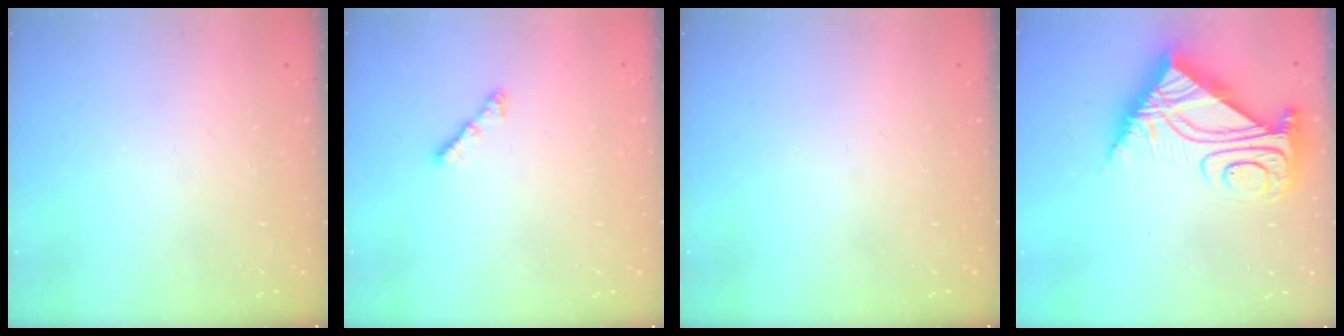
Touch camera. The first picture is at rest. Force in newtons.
{"total": 2.7, "press": 2.7, "slide": 0.6}
{"total": 0.0}
{"total": 12.4, "press": 12.3, "slide": 1.1}